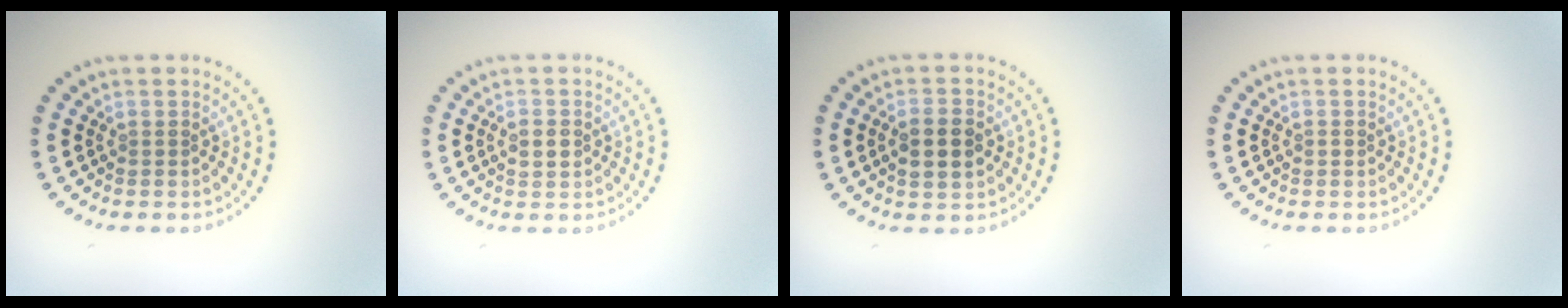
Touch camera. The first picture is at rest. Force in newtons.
{"total": 2.0, "press": 2.0, "slide": 0.1}
{"total": 2.9, "press": 2.9, "slide": 0.2}
{"total": 0.6, "press": 0.6, "slide": 0.1}